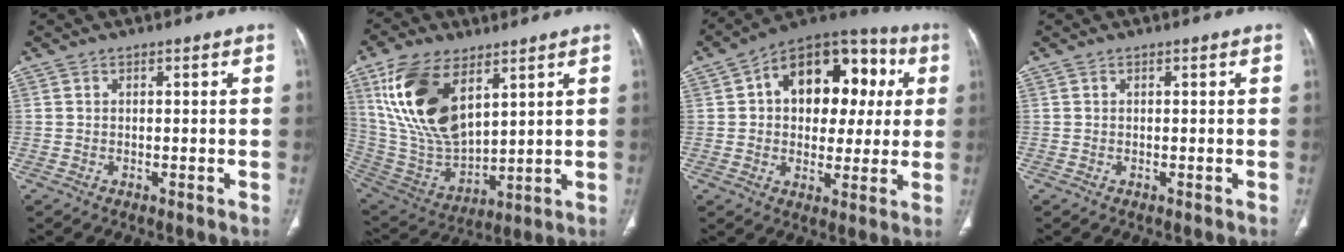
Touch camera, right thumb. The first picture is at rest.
{"total": 19.9, "force": [9.0, 10.3, 14.6], "torque": [-0.269, -0.036, 0.187]}
{"total": 20.4, "force": [4.3, 13.2, 14.9], "torque": [-0.159, 0.031, 0.059]}
{"total": 0.0}